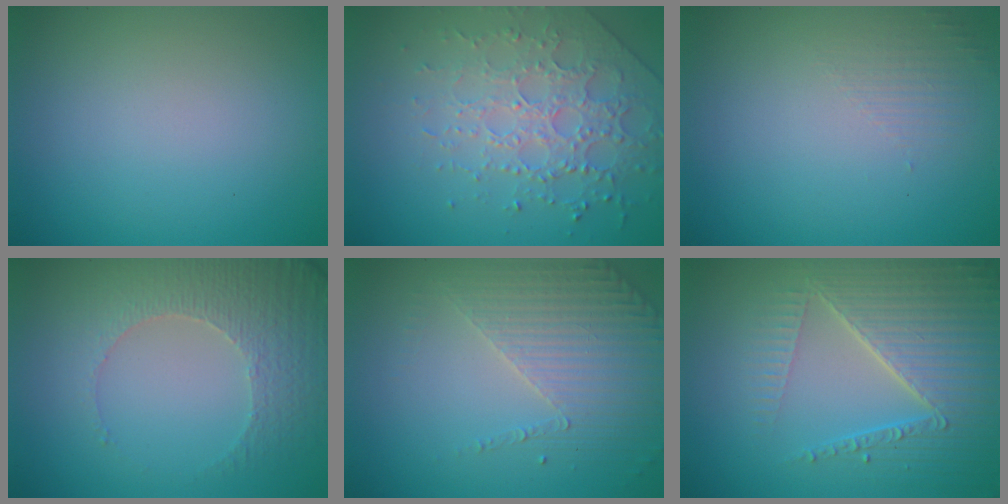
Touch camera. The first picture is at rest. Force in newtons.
{"total": 3.9, "press": 3.8, "slide": 0.7}
{"total": 1.3, "press": 0.1, "slide": 1.3}
{"total": 4.7, "press": 3.5, "slide": 3.1}
{"total": 4.4, "press": 3.2, "slide": 3.0}
{"total": 6.2, "press": 5.0, "slide": 3.7}